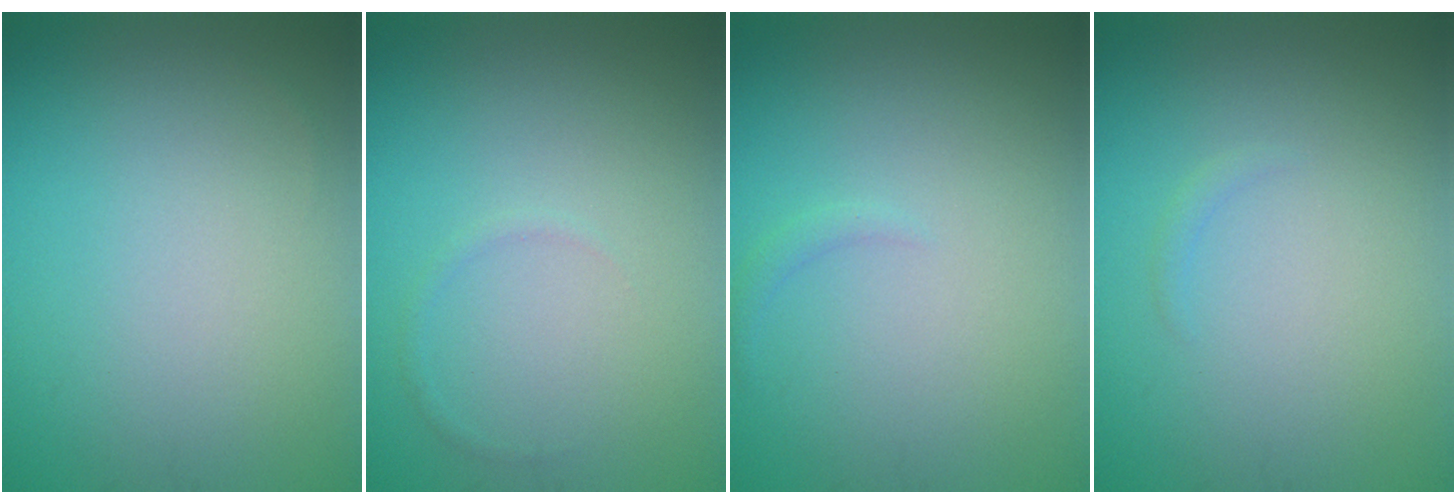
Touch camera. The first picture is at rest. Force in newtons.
{"total": 0.5, "press": 0.5, "slide": 0.0}
{"total": 0.7, "press": 0.7, "slide": 0.1}
{"total": 0.5, "press": 0.5, "slide": 0.1}